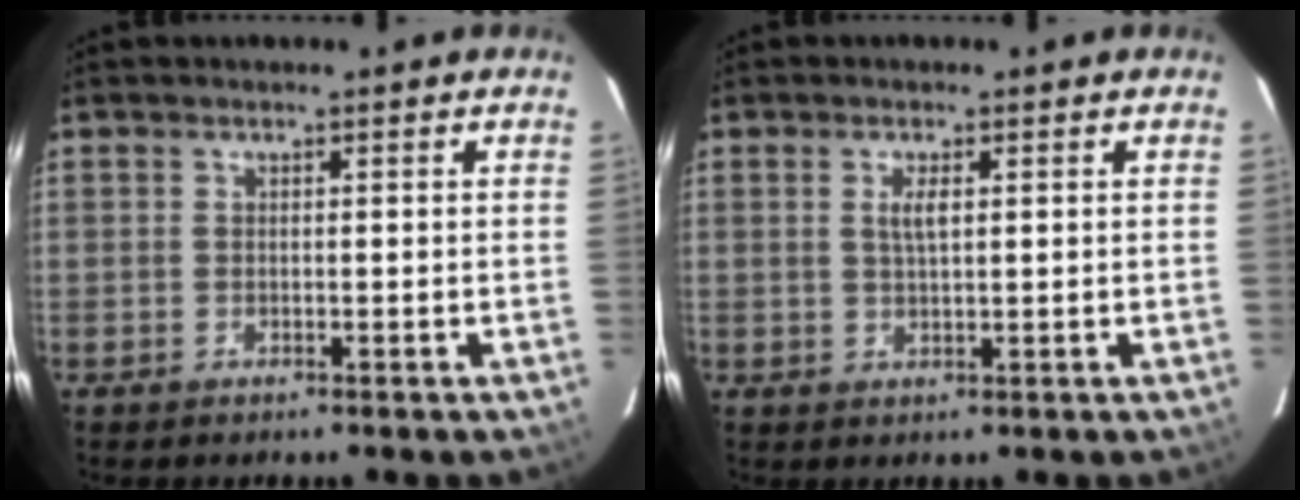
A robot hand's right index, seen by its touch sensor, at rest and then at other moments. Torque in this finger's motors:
{"motor_torque": [0.09, -0.02, 0.06, 0.04]}